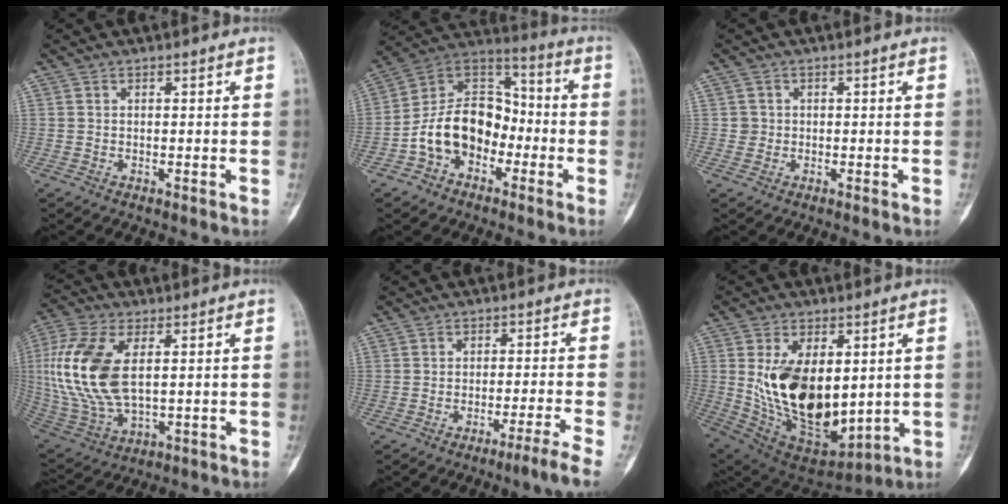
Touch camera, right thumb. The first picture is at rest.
{"total": 15.3, "force": [-4.4, 11.2, 9.4], "torque": [-0.130, 0.063, -0.088]}
{"total": 1.5, "force": [0.2, 1.5, 0.1], "torque": [0.012, 0.004, 0.000]}
{"total": 17.9, "force": [2.9, 9.3, 15.0], "torque": [-0.336, -0.008, 0.062]}
{"total": 4.9, "force": [-3.4, -1.4, 3.4], "torque": [-0.061, 0.011, -0.054]}
{"total": 21.6, "force": [1.9, 12.2, 17.7], "torque": [-0.287, -0.029, 0.066]}